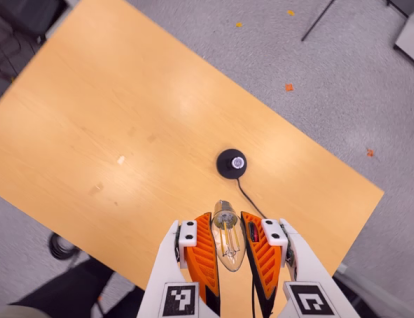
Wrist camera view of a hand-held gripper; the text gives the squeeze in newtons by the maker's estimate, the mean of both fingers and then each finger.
{"total": 18.9, "left": 20.8, "right": 16.9}